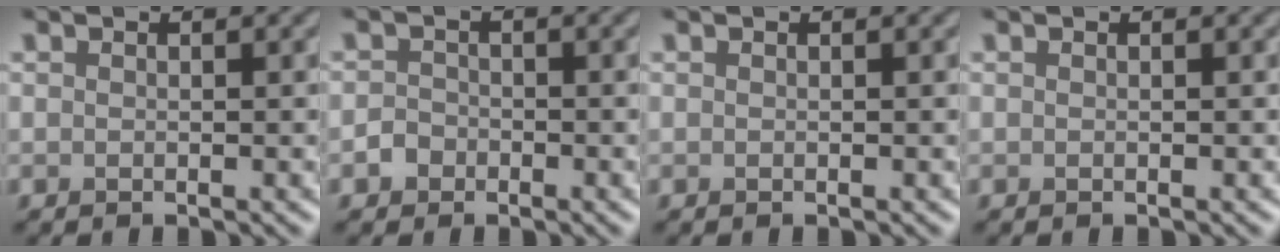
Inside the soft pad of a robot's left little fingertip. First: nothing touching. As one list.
[{"total": 1.5, "force": [-0.8, 1.2, 0.4], "torque": [-0.001, 0.002, -0.018]}, {"total": 0.0}, {"total": 0.0}]